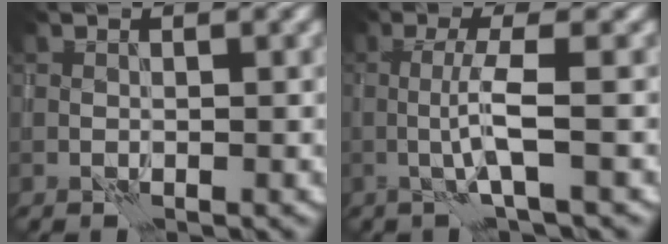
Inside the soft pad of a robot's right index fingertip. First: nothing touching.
{"total": 3.0, "force": [-0.4, 0.2, 3.0], "torque": [-0.055, 0.005, -0.013]}